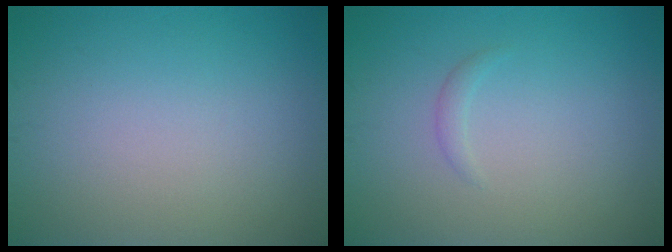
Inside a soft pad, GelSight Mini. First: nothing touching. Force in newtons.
{"total": 0.7, "press": 0.7, "slide": 0.1}